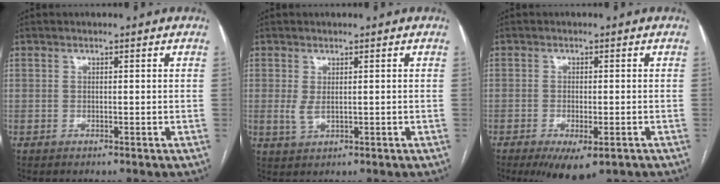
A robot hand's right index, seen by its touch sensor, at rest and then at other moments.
{"total": 2.0, "force": [0.3, 0.8, 1.8], "torque": [-0.041, -0.001, 0.015]}
{"total": 6.8, "force": [-4.1, 2.1, 5.0], "torque": [-0.075, -0.015, -0.059]}